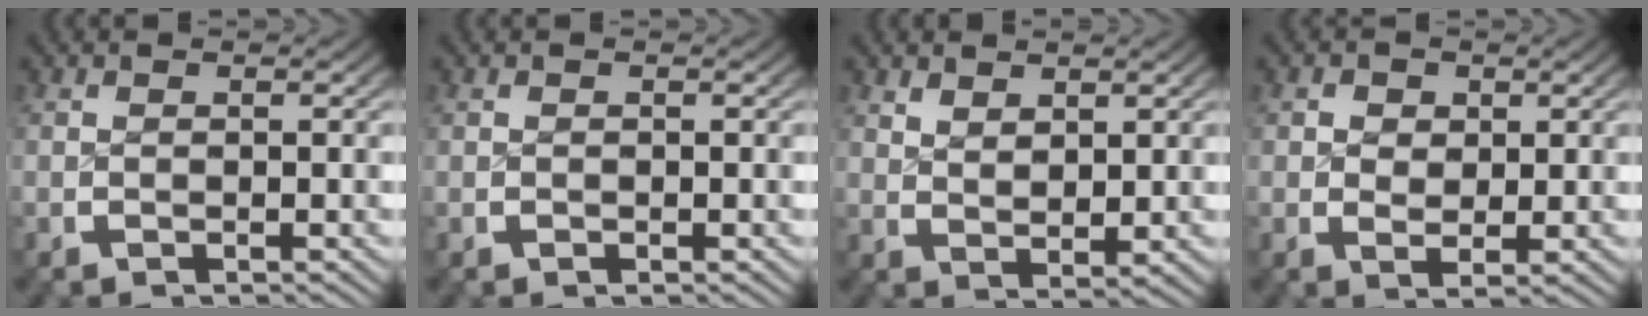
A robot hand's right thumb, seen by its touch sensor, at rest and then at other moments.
{"total": 0.0}
{"total": 2.0, "force": [1.7, 0.5, 1.0], "torque": [-0.014, -0.004, 0.041]}
{"total": 2.3, "force": [0.6, 1.7, 1.4], "torque": [-0.029, -0.016, 0.019]}